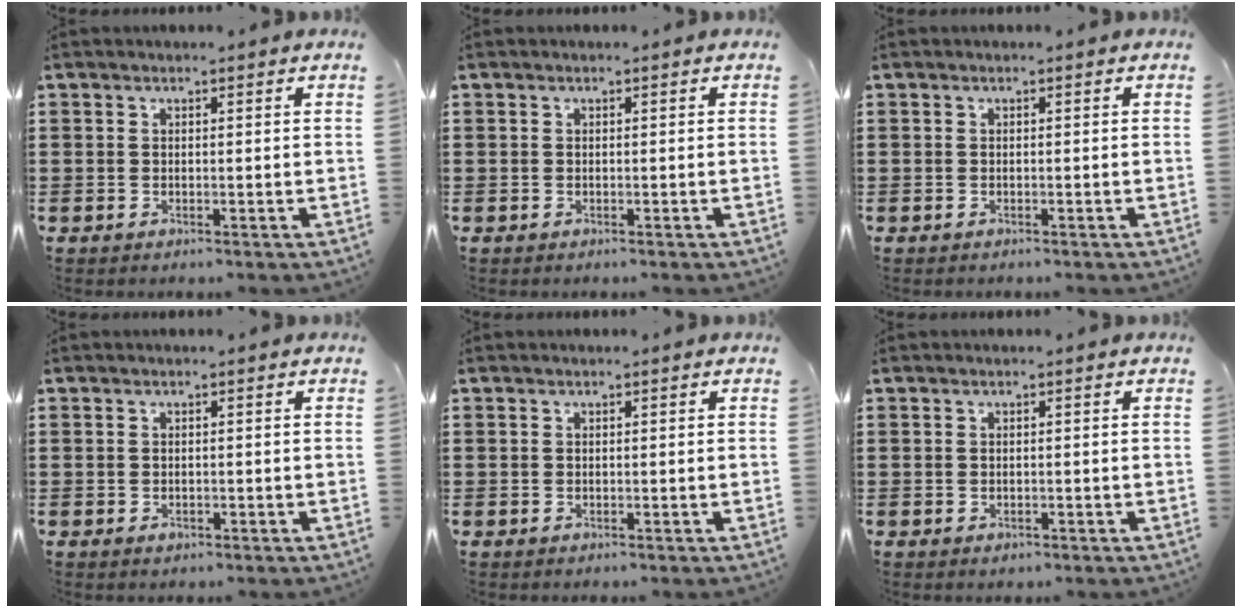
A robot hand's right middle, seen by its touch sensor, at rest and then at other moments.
{"total": 0.0}
{"total": 0.0}
{"total": 0.5, "force": [-0.3, 0.4, 0.2], "torque": [-0.006, -0.003, -0.004]}
{"total": 0.0}
{"total": 0.0}